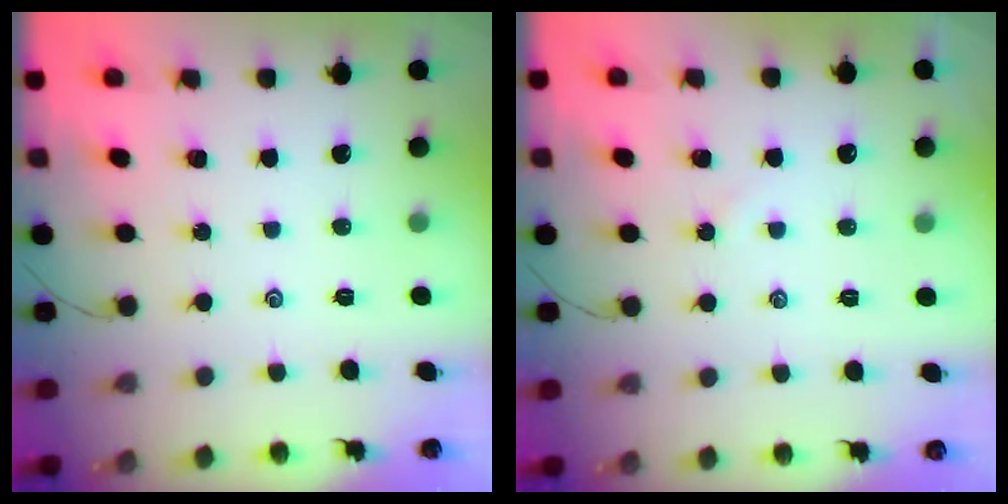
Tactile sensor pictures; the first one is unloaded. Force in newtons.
{"total": 2.7, "press": 2.7, "slide": 0.4}